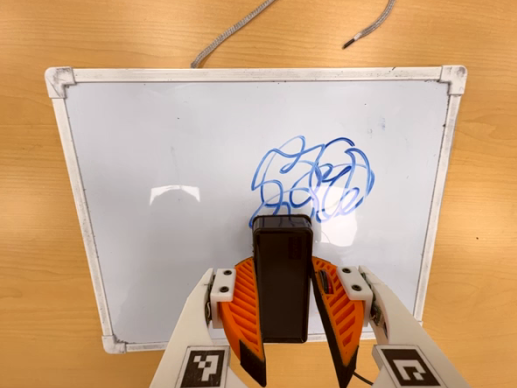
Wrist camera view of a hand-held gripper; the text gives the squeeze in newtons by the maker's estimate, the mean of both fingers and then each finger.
{"total": 6.1, "left": 5.5, "right": 6.7}